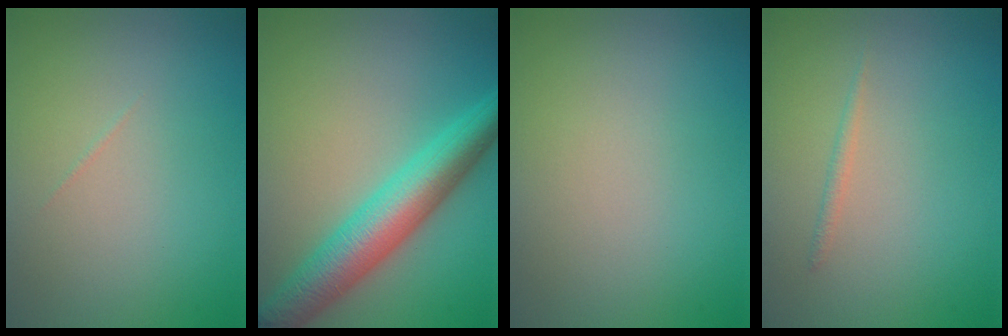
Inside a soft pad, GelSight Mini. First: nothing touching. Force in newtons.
{"total": 6.7, "press": 6.7, "slide": 0.0}
{"total": 0.0}
{"total": 0.7, "press": 0.7, "slide": 0.1}